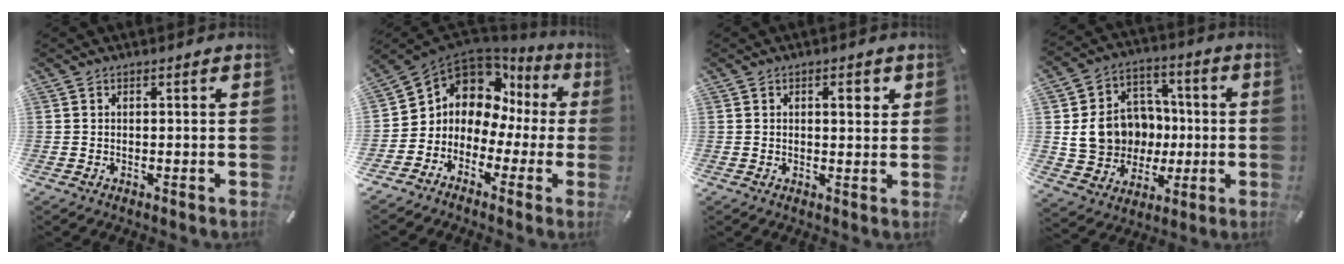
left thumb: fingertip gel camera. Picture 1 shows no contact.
{"total": 9.0, "force": [3.9, 7.6, 2.7], "torque": [-0.080, -0.047, 0.071]}
{"total": 3.2, "force": [1.1, 1.6, 2.5], "torque": [-0.029, -0.003, 0.011]}
{"total": 14.7, "force": [0.7, 13.7, 5.3], "torque": [-0.108, 0.005, 0.029]}